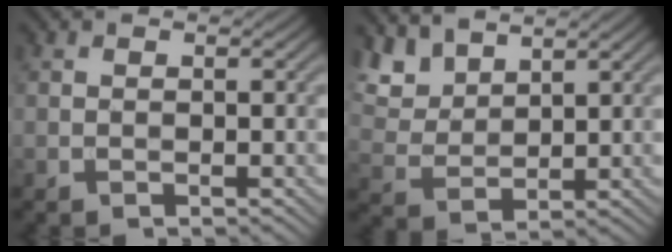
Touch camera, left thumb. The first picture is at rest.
{"total": 6.0, "force": [4.8, 2.5, 2.5], "torque": [-0.071, -0.003, 0.109]}